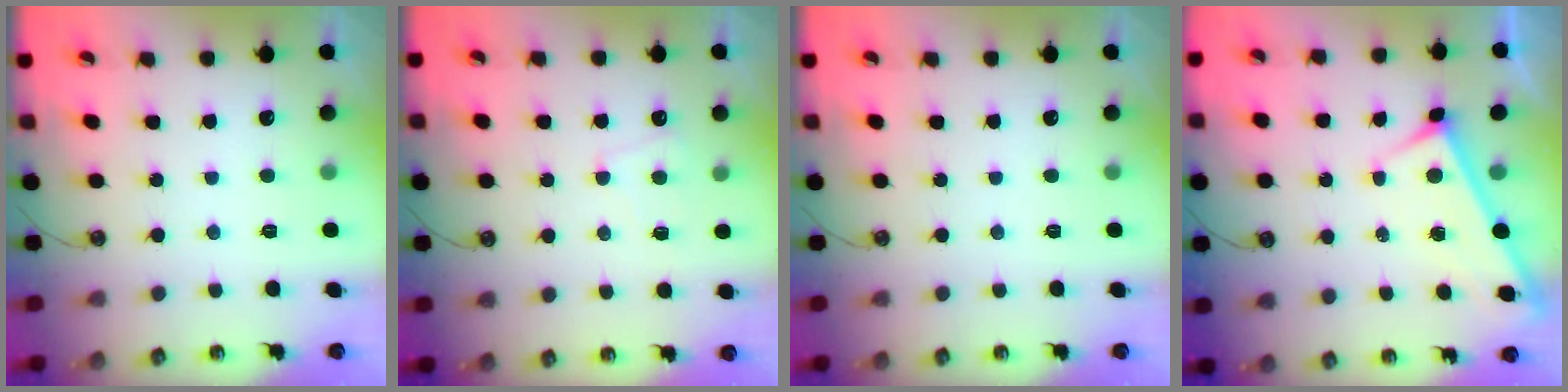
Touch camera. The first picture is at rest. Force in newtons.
{"total": 0.9, "press": 0.8, "slide": 0.5}
{"total": 0.0}
{"total": 3.1, "press": 3.1, "slide": 0.2}